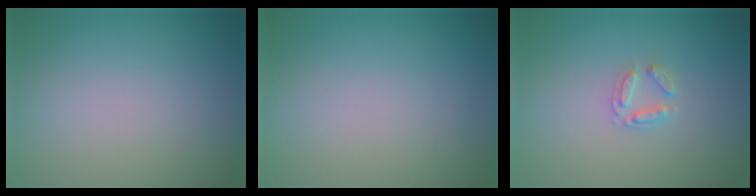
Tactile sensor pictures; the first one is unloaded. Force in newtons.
{"total": 0.0}
{"total": 1.7, "press": 1.7, "slide": 0.2}